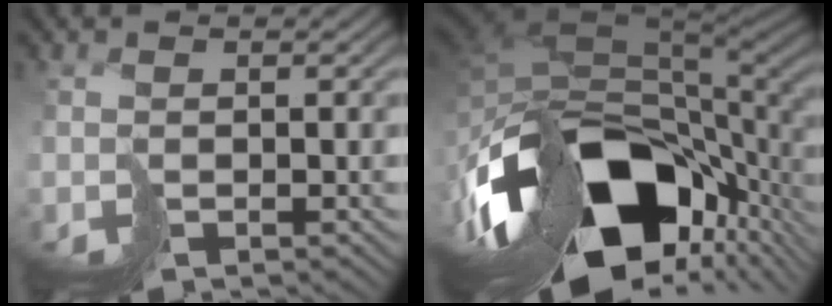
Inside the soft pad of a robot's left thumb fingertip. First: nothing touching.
{"total": 18.7, "force": [-6.1, 9.7, 14.7], "torque": [-0.292, -0.036, -0.090]}